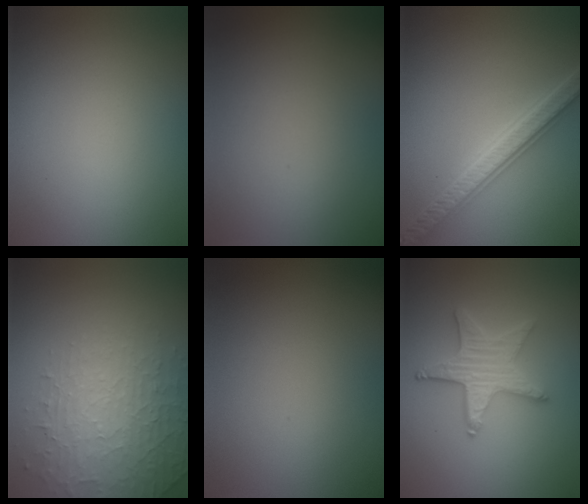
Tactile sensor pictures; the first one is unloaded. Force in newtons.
{"total": 0.0}
{"total": 5.4, "press": 5.3, "slide": 1.0}
{"total": 4.0, "press": 3.5, "slide": 2.0}
{"total": 0.0}
{"total": 4.2, "press": 3.9, "slide": 1.4}